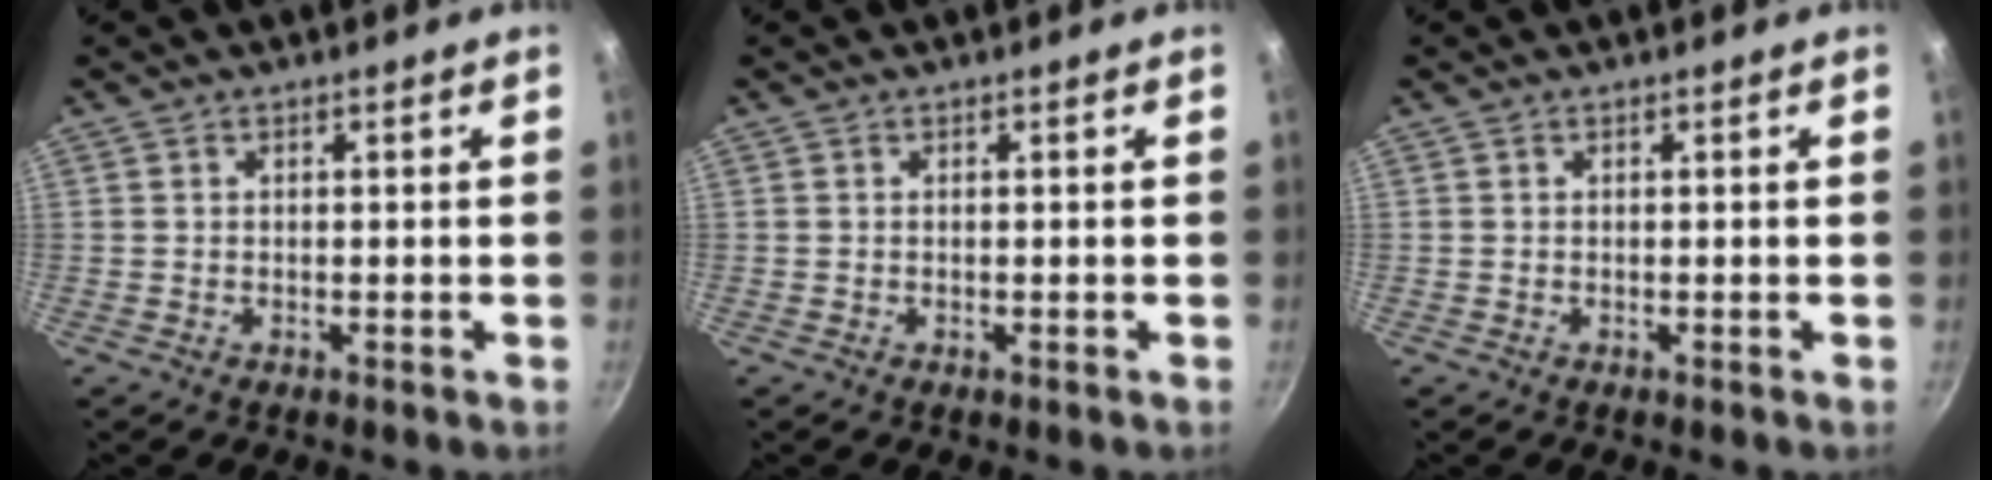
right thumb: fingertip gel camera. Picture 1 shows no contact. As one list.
[{"total": 0.0}, {"total": 0.0}]